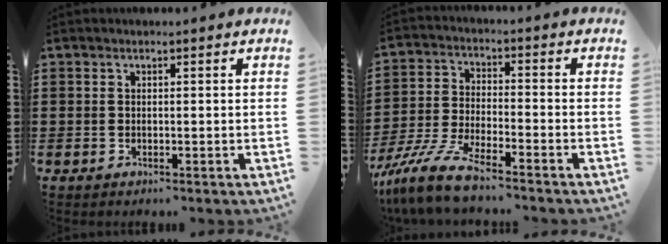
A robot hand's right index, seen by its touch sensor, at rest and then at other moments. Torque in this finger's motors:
{"motor_torque": [1.46, 0.68, 0.69, 0.21]}